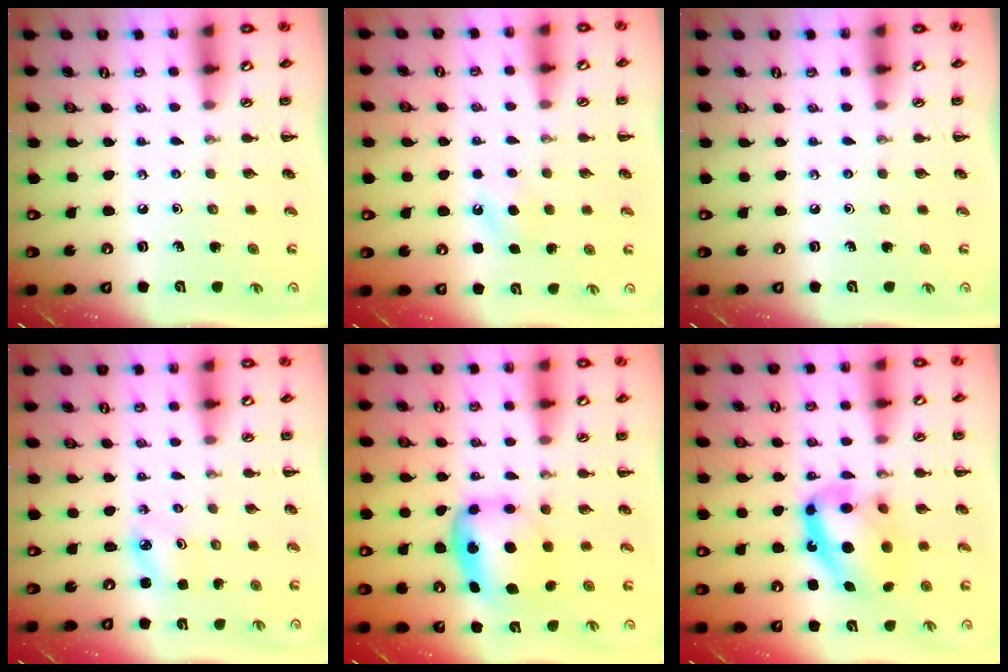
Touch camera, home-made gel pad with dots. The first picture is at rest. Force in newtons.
{"total": 5.6, "press": 5.4, "slide": 1.6}
{"total": 0.0}
{"total": 2.5, "press": 2.5, "slide": 0.4}
{"total": 6.1, "press": 6.0, "slide": 1.2}
{"total": 14.3, "press": 13.9, "slide": 3.6}